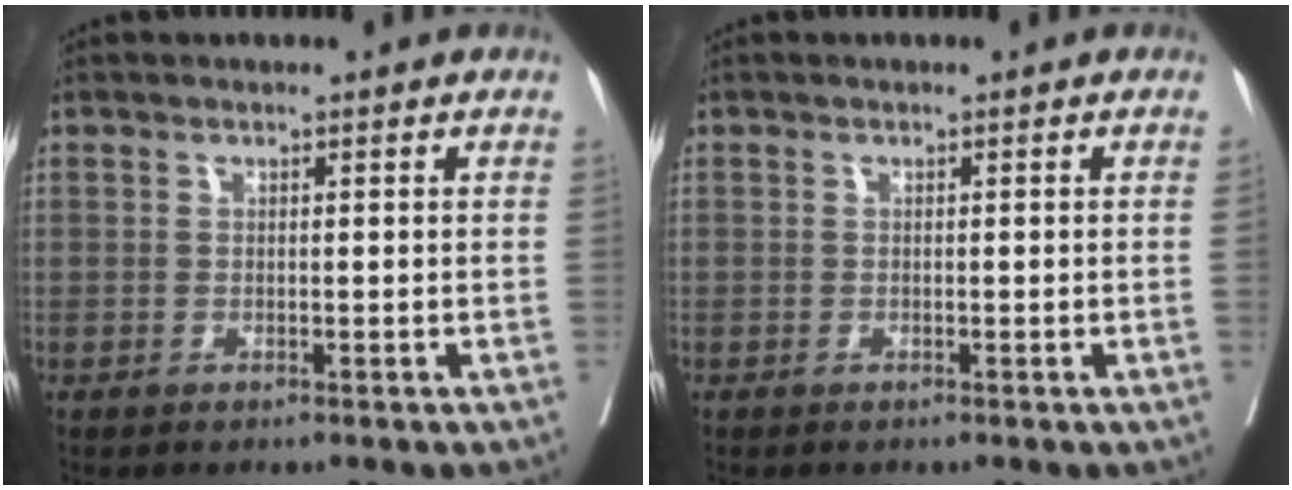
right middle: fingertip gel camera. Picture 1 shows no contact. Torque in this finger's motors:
{"motor_torque": [0.92, -1.21, -0.04, -0.21]}